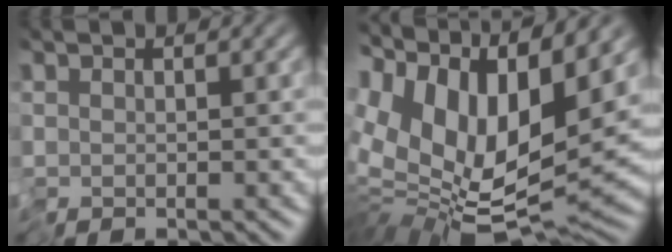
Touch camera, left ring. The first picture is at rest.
{"total": 14.2, "force": [3.7, 7.6, 11.5], "torque": [-0.228, 0.017, 0.066]}